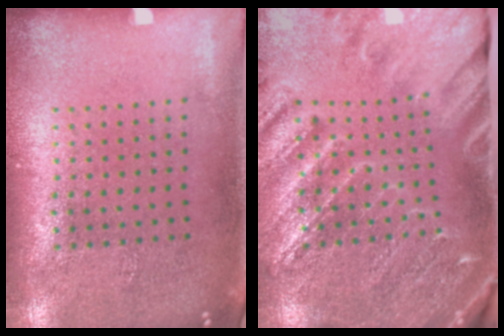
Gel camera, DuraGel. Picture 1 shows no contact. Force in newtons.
{"total": 3.1, "press": 3.0, "slide": 0.5}